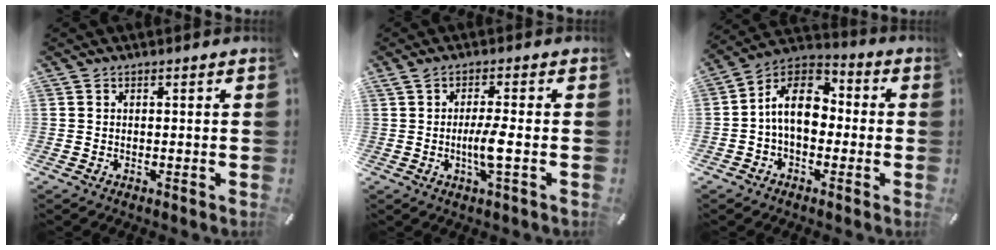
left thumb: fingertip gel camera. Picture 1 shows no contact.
{"total": 6.3, "force": [-0.9, 0.5, 6.2], "torque": [-0.114, -0.007, -0.019]}
{"total": 11.9, "force": [-0.4, 8.1, 8.7], "torque": [-0.176, 0.014, -0.007]}